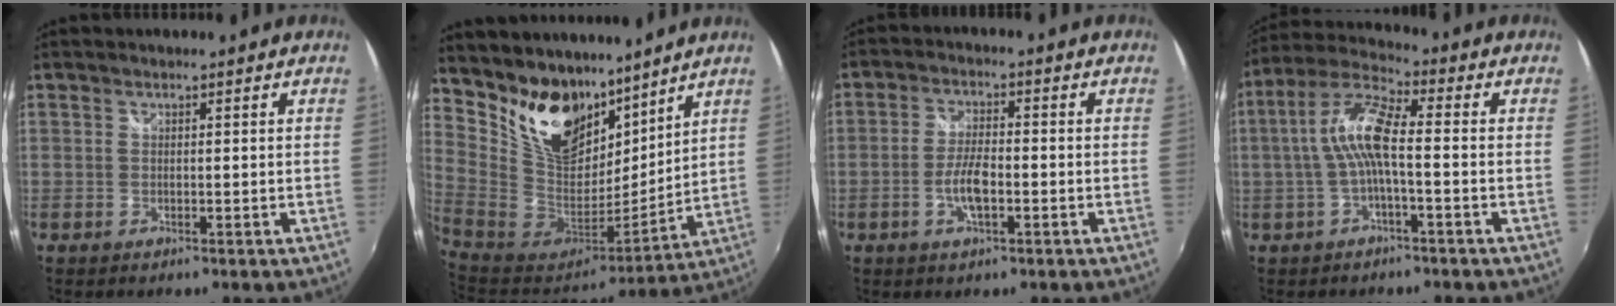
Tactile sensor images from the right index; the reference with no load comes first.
{"total": 22.1, "force": [15.2, 13.0, 9.4], "torque": [-0.230, 0.010, 0.295]}
{"total": 5.7, "force": [-2.0, 1.8, 5.0], "torque": [-0.103, 0.002, -0.037]}
{"total": 8.7, "force": [-0.8, 1.8, 8.5], "torque": [-0.182, 0.017, -0.015]}